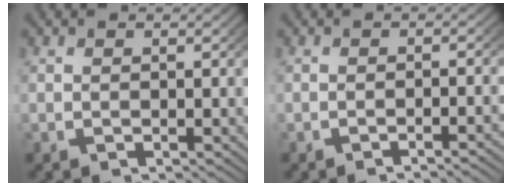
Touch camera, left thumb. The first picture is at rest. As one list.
[{"total": 1.6, "force": [-1.3, -0.2, 1.0], "torque": [-0.017, 0.007, -0.022]}]